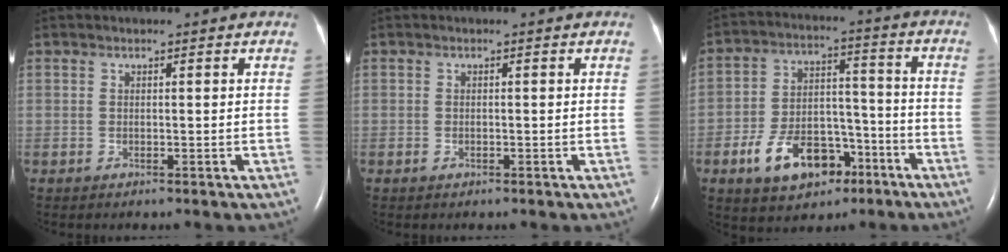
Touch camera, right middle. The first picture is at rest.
{"total": 0.7, "force": [-0.3, 0.4, 0.4], "torque": [-0.010, 0.001, -0.004]}
{"total": 12.4, "force": [-6.5, 7.1, 7.8], "torque": [-0.141, 0.020, -0.102]}